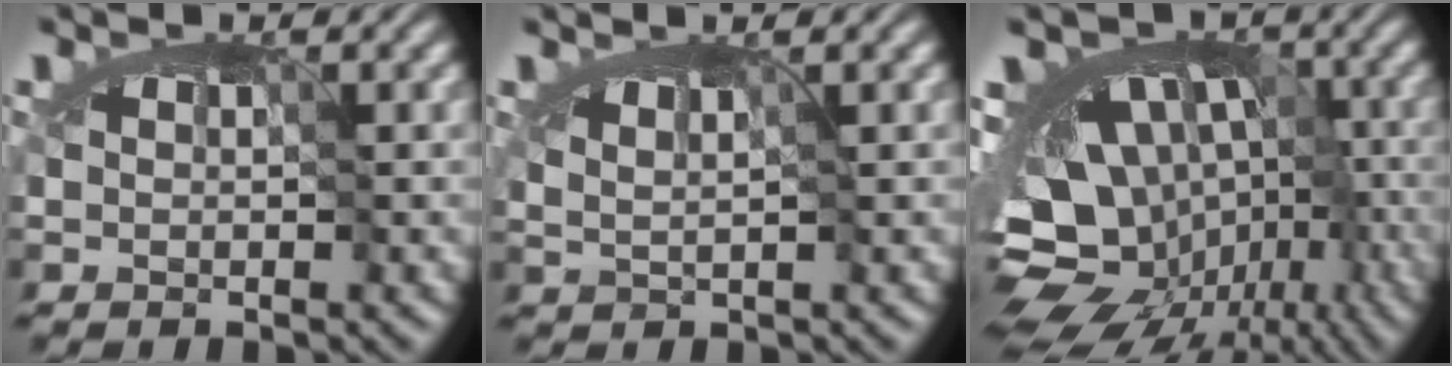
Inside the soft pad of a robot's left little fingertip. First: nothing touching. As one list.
[{"total": 0.6, "force": [0.0, -0.2, 0.5], "torque": [-0.003, -0.003, -0.007]}, {"total": 11.0, "force": [-6.0, 7.1, 6.0], "torque": [-0.040, -0.005, -0.094]}]